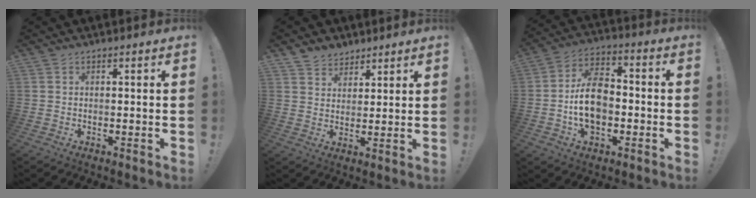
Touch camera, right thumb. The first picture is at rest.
{"total": 5.3, "force": [4.2, 3.2, 0.1], "torque": [-0.004, -0.032, 0.081]}
{"total": 14.4, "force": [-2.4, 9.7, 10.4], "torque": [-0.186, 0.014, -0.047]}